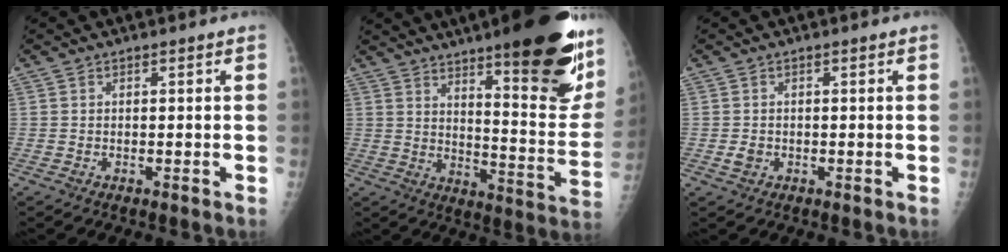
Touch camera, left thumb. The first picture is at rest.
{"total": 25.3, "force": [15.5, 5.3, 19.2], "torque": [-0.234, -0.080, 0.220]}
{"total": 1.5, "force": [-0.2, 1.2, 0.9], "torque": [-0.011, 0.000, 0.000]}